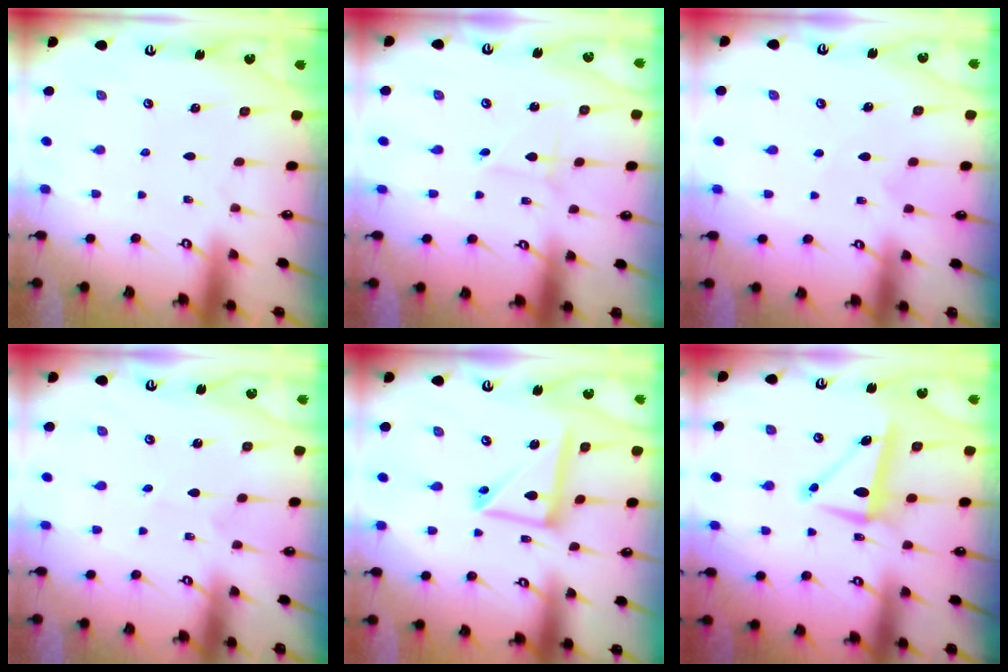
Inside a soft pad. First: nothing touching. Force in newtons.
{"total": 0.9, "press": 0.9, "slide": 0.0}
{"total": 4.2, "press": 4.1, "slide": 0.6}
{"total": 2.2, "press": 2.1, "slide": 0.2}
{"total": 12.8, "press": 12.7, "slide": 1.3}
{"total": 8.9, "press": 8.6, "slide": 2.2}